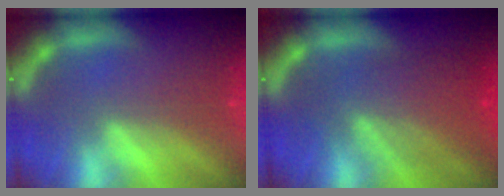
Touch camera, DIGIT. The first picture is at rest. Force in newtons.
{"total": 7.5}